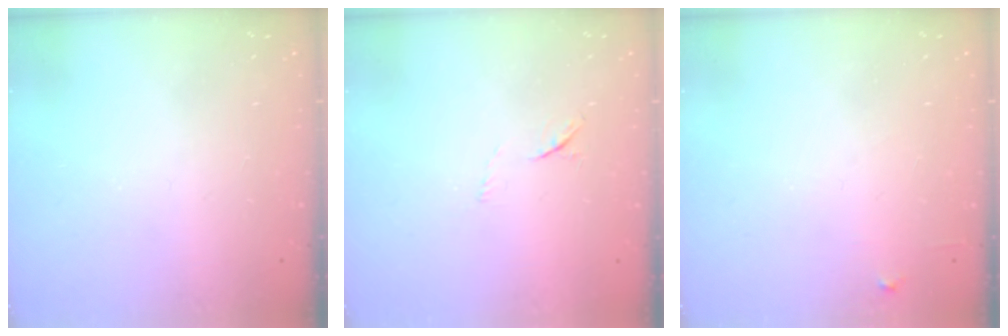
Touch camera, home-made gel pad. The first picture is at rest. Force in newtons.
{"total": 4.2, "press": 4.0, "slide": 1.4}
{"total": 4.8, "press": 4.8, "slide": 0.7}